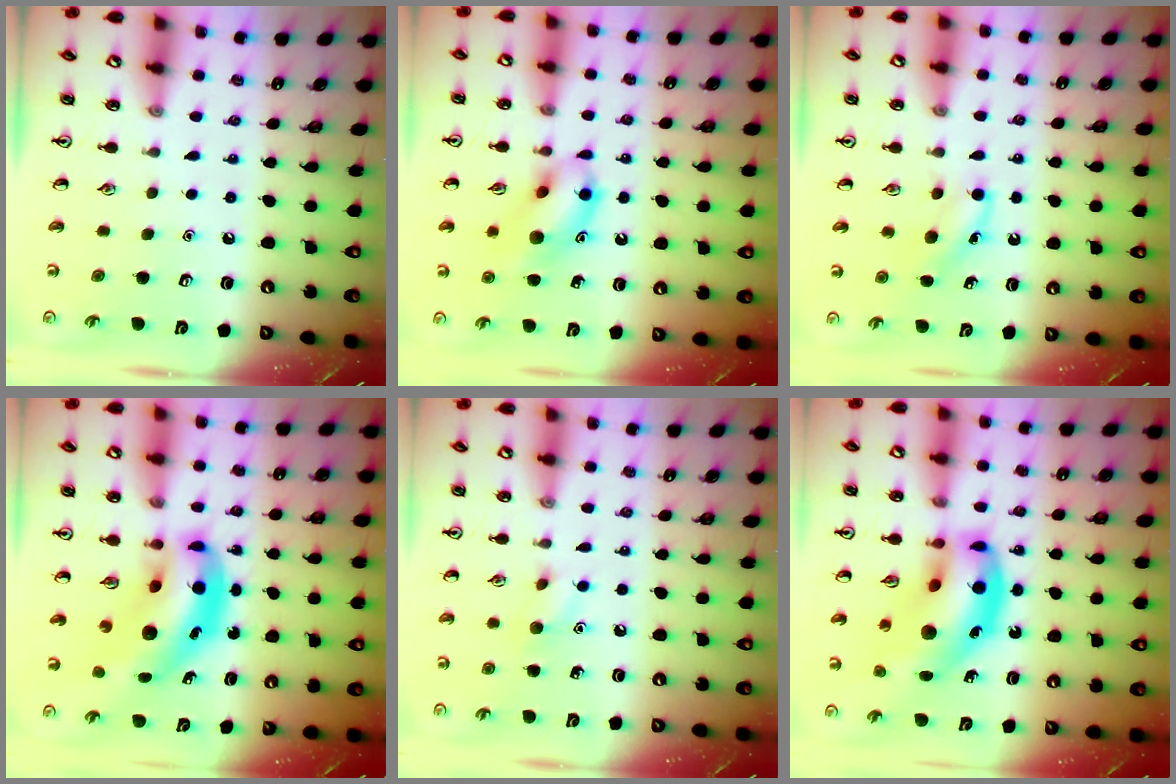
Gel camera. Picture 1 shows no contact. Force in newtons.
{"total": 12.4, "press": 12.3, "slide": 1.7}
{"total": 4.4, "press": 4.0, "slide": 1.7}
{"total": 11.7, "press": 11.2, "slide": 3.4}
{"total": 6.4, "press": 6.2, "slide": 1.4}
{"total": 19.0, "press": 18.2, "slide": 5.3}